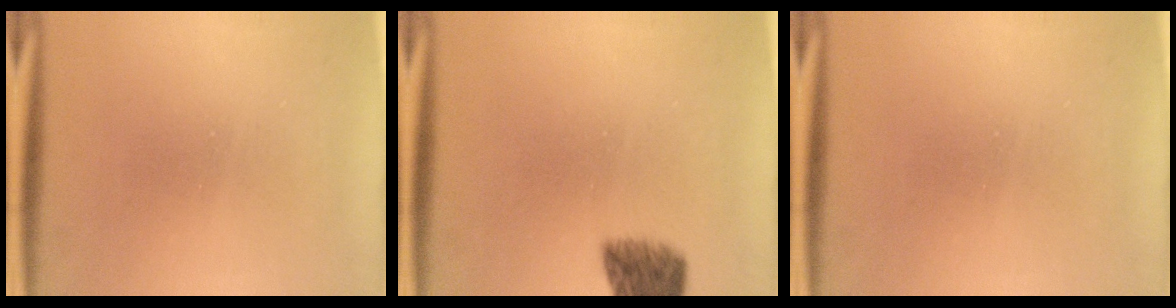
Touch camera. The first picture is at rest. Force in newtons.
{"total": 6.0}
{"total": 0.0}